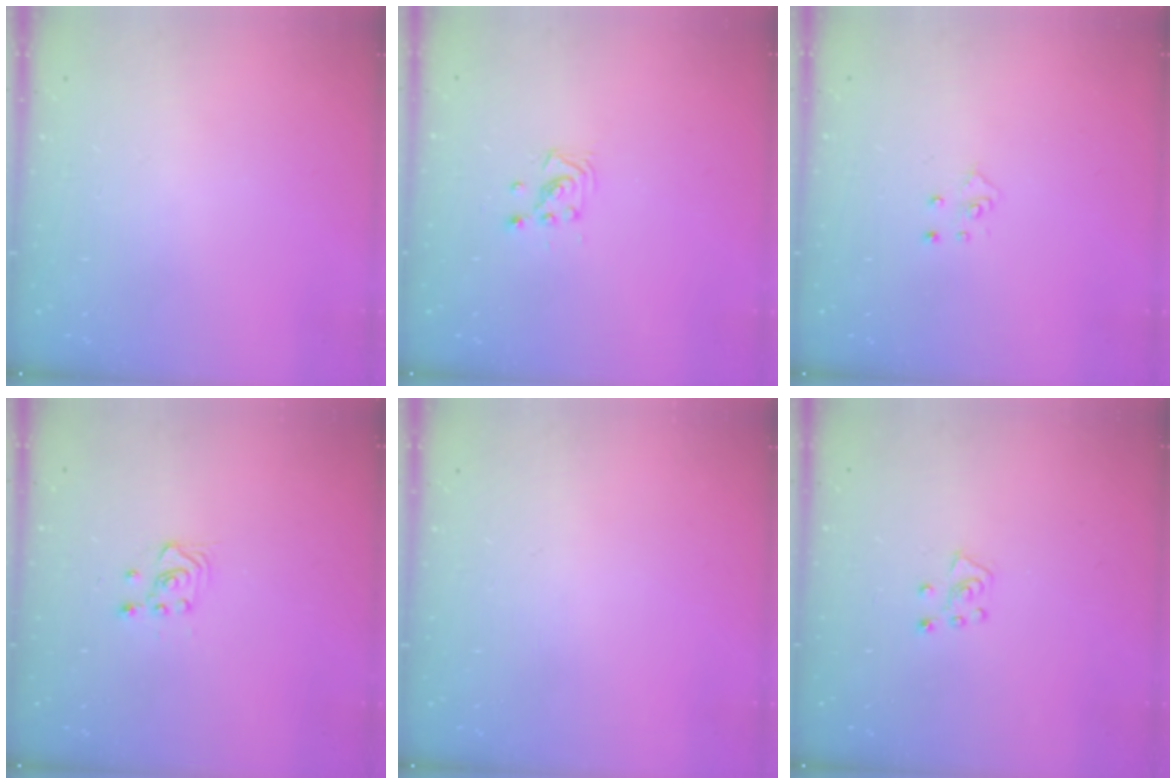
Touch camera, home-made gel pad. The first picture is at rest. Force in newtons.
{"total": 2.9, "press": 2.9, "slide": 0.3}
{"total": 4.2, "press": 4.2, "slide": 0.4}
{"total": 3.0, "press": 2.8, "slide": 1.0}
{"total": 0.0}
{"total": 5.3, "press": 5.3, "slide": 0.4}